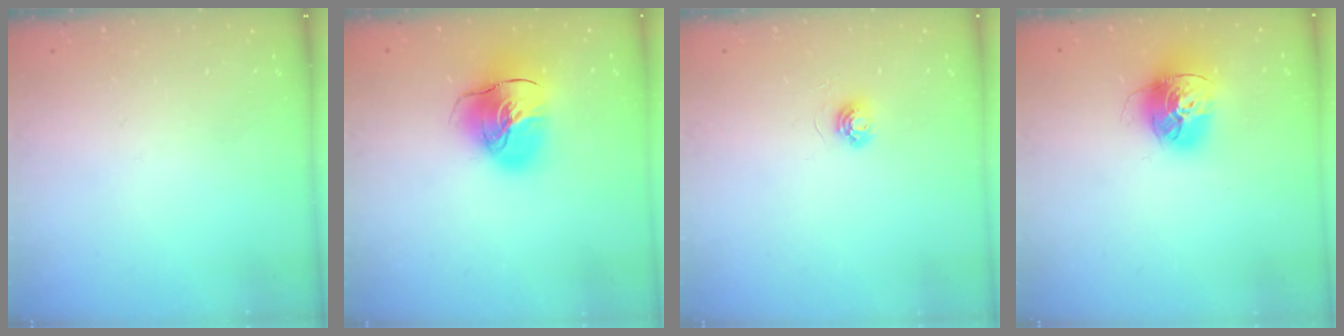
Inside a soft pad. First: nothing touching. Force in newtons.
{"total": 16.5, "press": 16.4, "slide": 2.3}
{"total": 4.7, "press": 4.7, "slide": 0.3}
{"total": 15.7, "press": 15.6, "slide": 1.6}